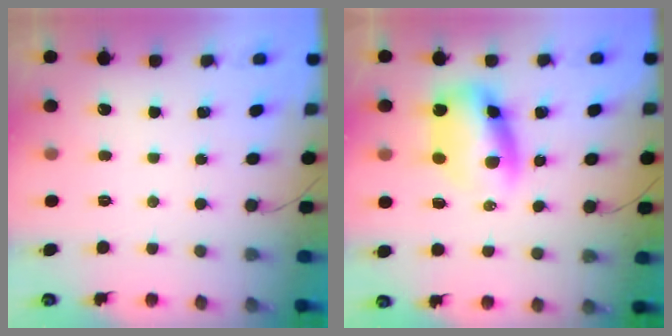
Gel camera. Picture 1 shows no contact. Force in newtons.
{"total": 9.3, "press": 9.0, "slide": 2.4}